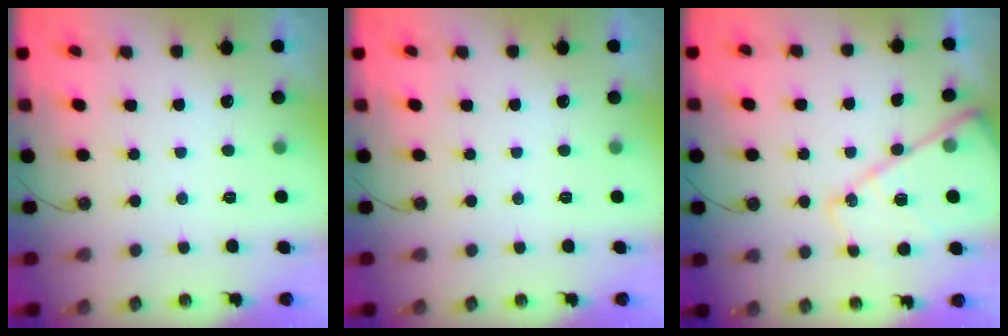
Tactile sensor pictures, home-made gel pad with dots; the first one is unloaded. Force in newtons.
{"total": 0.0}
{"total": 15.8, "press": 15.8, "slide": 1.2}